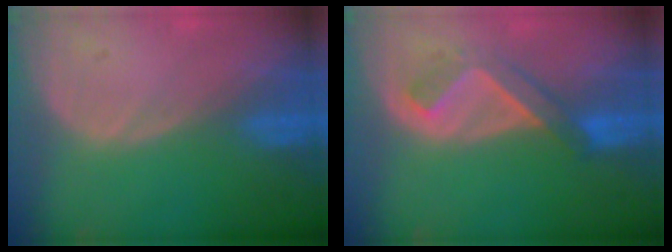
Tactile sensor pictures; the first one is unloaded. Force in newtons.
{"total": 5.2, "press": 4.7, "slide": 2.3}